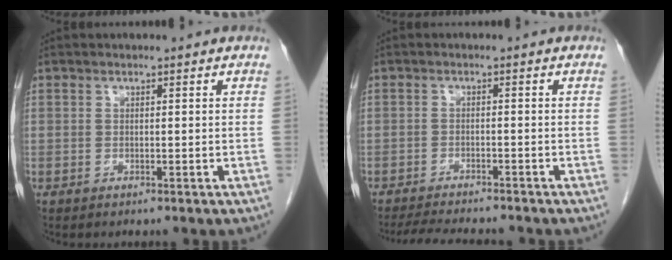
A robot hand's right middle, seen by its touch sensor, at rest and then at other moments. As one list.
[{"total": 8.5, "force": [-7.8, 1.0, 3.3], "torque": [-0.049, -0.011, -0.115]}]